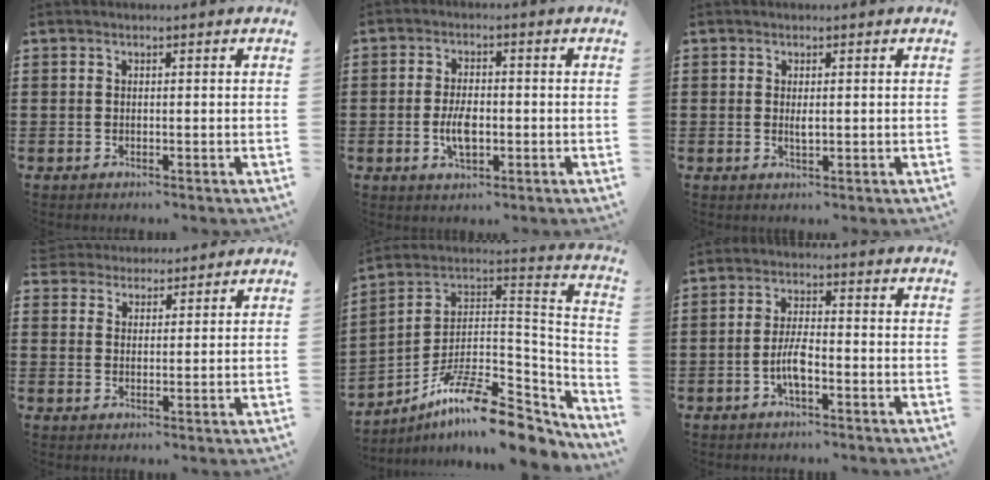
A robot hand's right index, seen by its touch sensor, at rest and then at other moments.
{"total": 4.7, "force": [-0.9, 2.2, 4.0], "torque": [-0.086, 0.000, -0.018]}
{"total": 1.4, "force": [0.1, 0.4, 1.4], "torque": [-0.026, 0.000, 0.002]}
{"total": 3.5, "force": [3.3, 1.0, -0.6], "torque": [-0.002, -0.006, 0.065]}
{"total": 13.5, "force": [-9.6, 3.6, 8.8], "torque": [-0.155, 0.021, -0.172]}
{"total": 4.6, "force": [-1.6, 1.4, 4.1], "torque": [-0.091, 0.000, -0.035]}